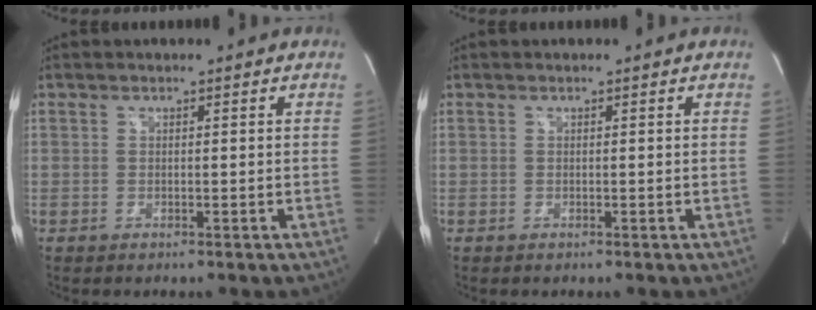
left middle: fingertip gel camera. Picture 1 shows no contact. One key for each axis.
{"total": 0.0}